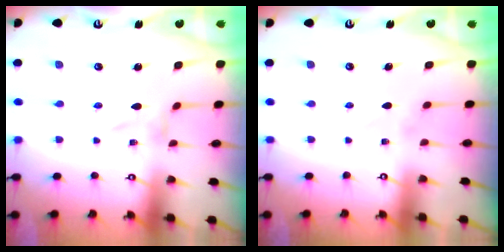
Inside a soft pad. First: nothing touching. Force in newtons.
{"total": 0.0}